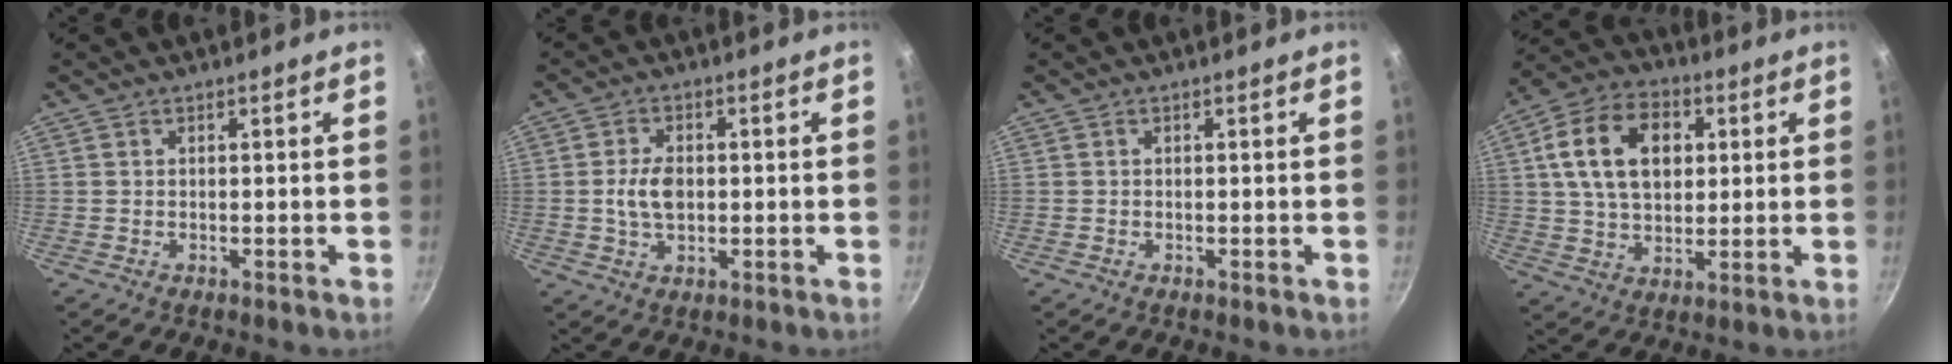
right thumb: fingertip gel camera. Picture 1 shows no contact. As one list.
[{"total": 5.8, "force": [-0.1, 3.6, 4.5], "torque": [-0.073, 0.004, -0.003]}, {"total": 0.0}, {"total": 15.8, "force": [3.7, 10.8, 10.9], "torque": [-0.172, 0.007, 0.054]}]